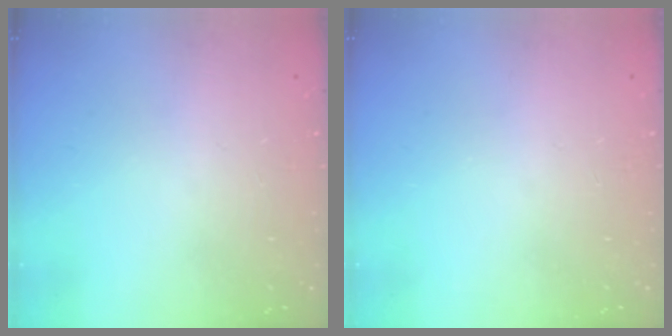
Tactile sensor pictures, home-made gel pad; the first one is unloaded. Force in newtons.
{"total": 0.0}